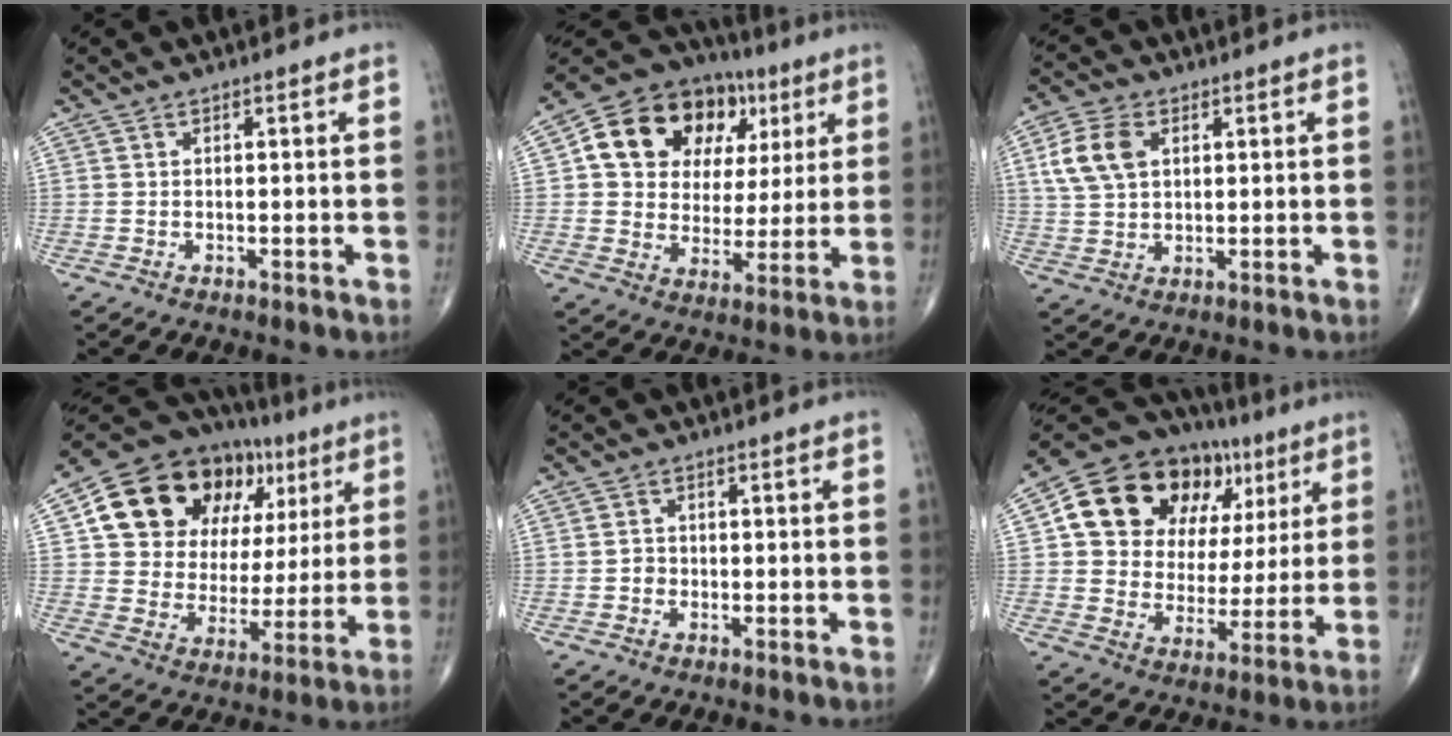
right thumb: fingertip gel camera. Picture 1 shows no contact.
{"total": 19.6, "force": [6.5, 14.9, 11.0], "torque": [-0.135, 0.023, 0.109]}
{"total": 8.3, "force": [2.5, 5.4, 5.8], "torque": [-0.115, 0.002, 0.049]}
{"total": 23.6, "force": [8.6, 16.8, 14.1], "torque": [-0.176, 0.020, 0.144]}
{"total": 1.8, "force": [-0.4, 1.6, 0.6], "torque": [0.001, 0.007, -0.008]}
{"total": 22.7, "force": [8.2, 16.5, 13.3], "torque": [-0.162, 0.021, 0.136]}